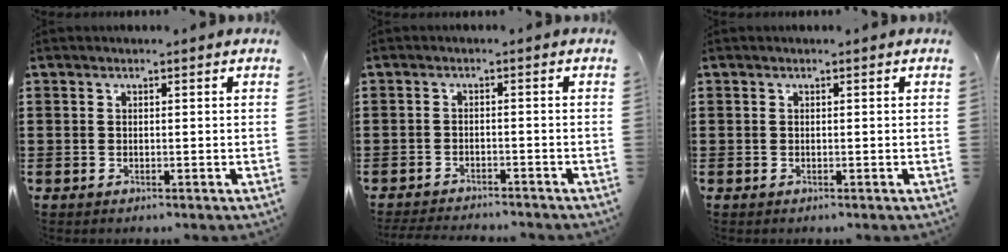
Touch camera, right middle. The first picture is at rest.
{"total": 2.4, "force": [-2.4, 0.0, 0.3], "torque": [-0.009, -0.003, -0.049]}
{"total": 0.0}